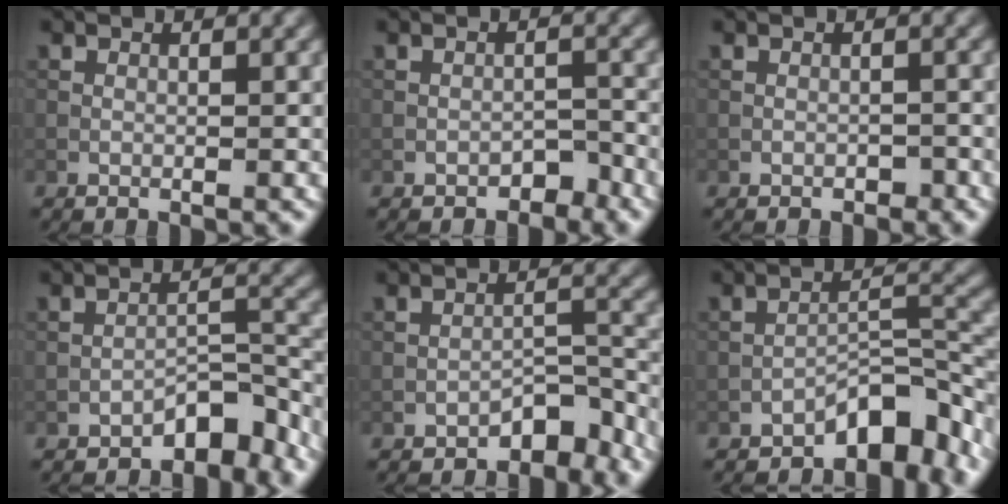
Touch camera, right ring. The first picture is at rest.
{"total": 1.7, "force": [-1.3, 0.8, 0.6], "torque": [-0.007, 0.007, -0.022]}
{"total": 0.7, "force": [-0.5, 0.4, 0.2], "torque": [-0.002, -0.001, -0.007]}
{"total": 4.2, "force": [-3.2, 1.5, 2.1], "torque": [-0.019, 0.015, -0.053]}
{"total": 3.7, "force": [-3.0, 1.4, 1.6], "torque": [-0.014, 0.012, -0.047]}
{"total": 5.7, "force": [-4.0, 2.0, 3.5], "torque": [-0.034, 0.018, -0.062]}